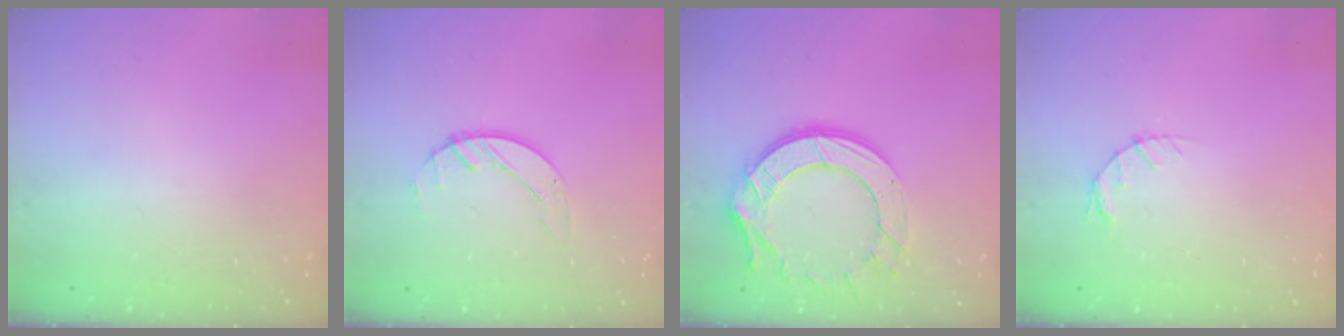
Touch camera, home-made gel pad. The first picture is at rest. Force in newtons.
{"total": 2.9, "press": 2.8, "slide": 0.3}
{"total": 14.7, "press": 14.6, "slide": 1.2}
{"total": 3.7, "press": 3.7, "slide": 0.5}